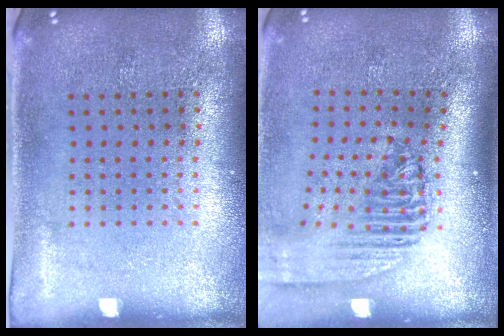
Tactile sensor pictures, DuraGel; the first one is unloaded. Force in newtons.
{"total": 2.3, "press": 1.7, "slide": 1.5}